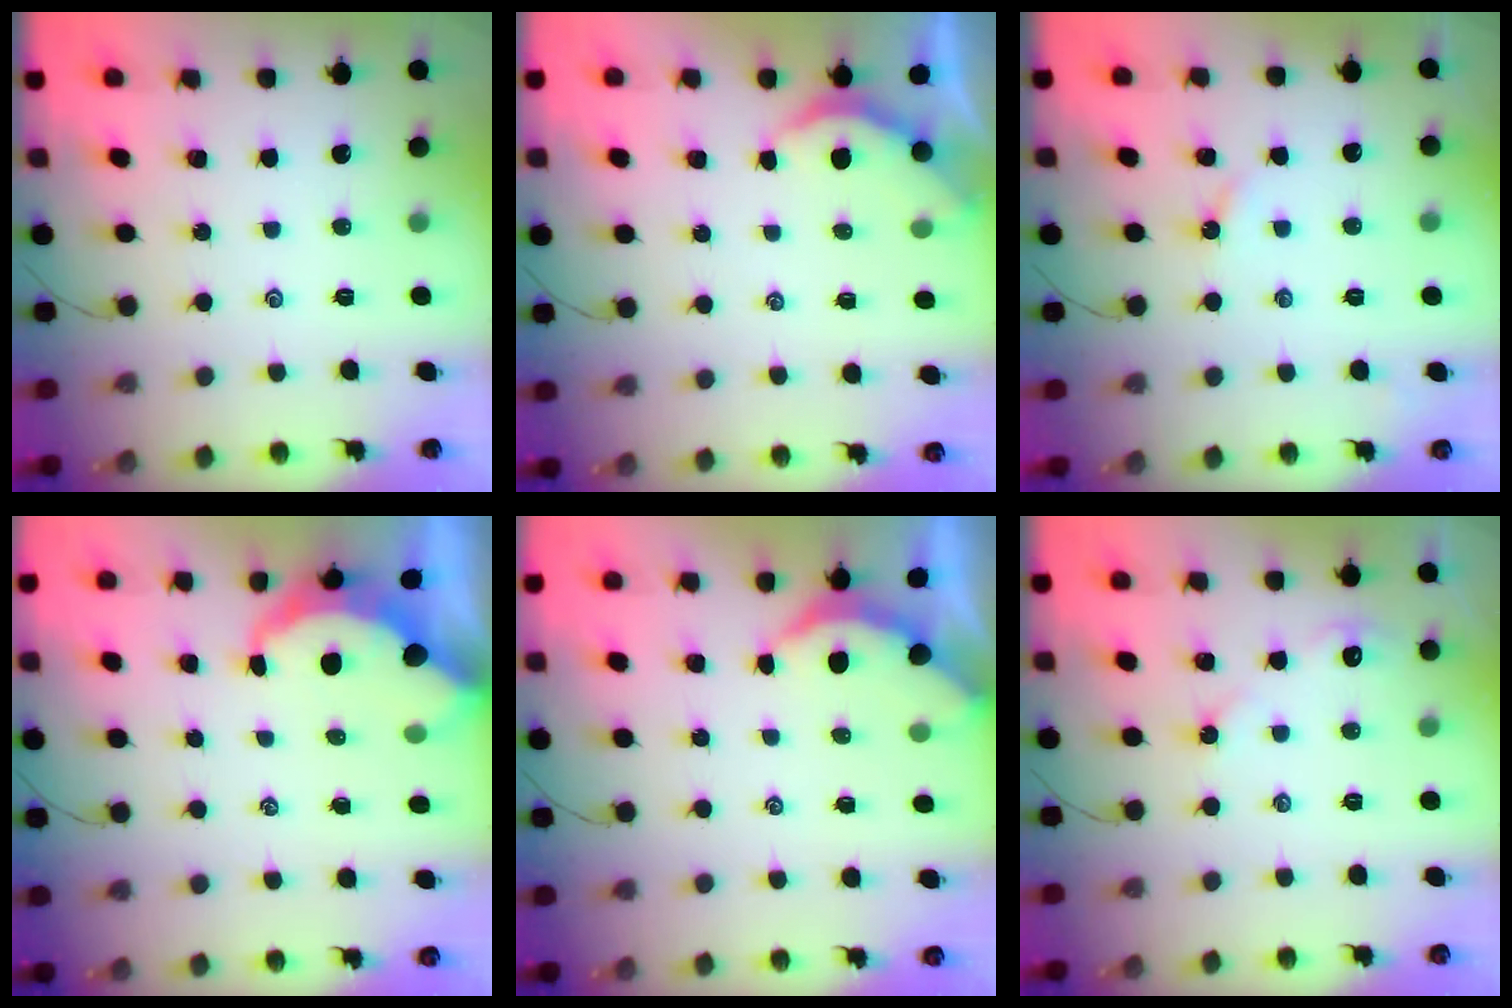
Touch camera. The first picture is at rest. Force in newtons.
{"total": 2.6, "press": 2.5, "slide": 0.2}
{"total": 2.0, "press": 2.0, "slide": 0.3}
{"total": 6.3, "press": 6.2, "slide": 0.8}
{"total": 2.2, "press": 2.2, "slide": 0.4}
{"total": 3.9, "press": 3.9, "slide": 0.4}